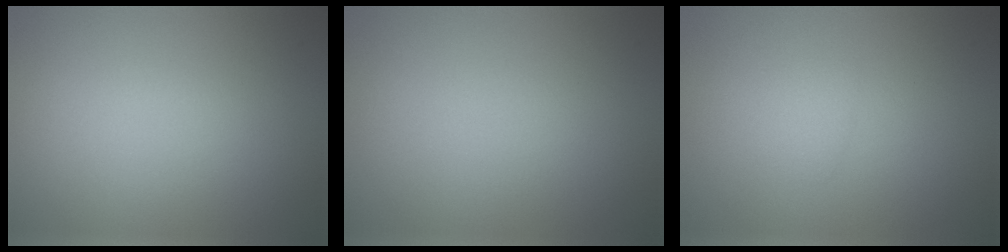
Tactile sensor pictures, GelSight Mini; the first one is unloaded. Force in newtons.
{"total": 0.0}
{"total": 0.9, "press": 0.9, "slide": 0.1}